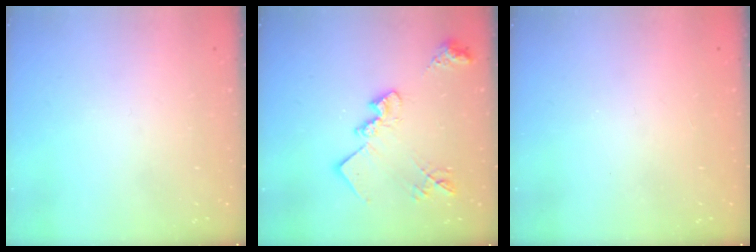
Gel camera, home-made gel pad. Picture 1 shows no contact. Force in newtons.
{"total": 17.7, "press": 17.7, "slide": 1.0}
{"total": 1.0, "press": 0.9, "slide": 0.1}